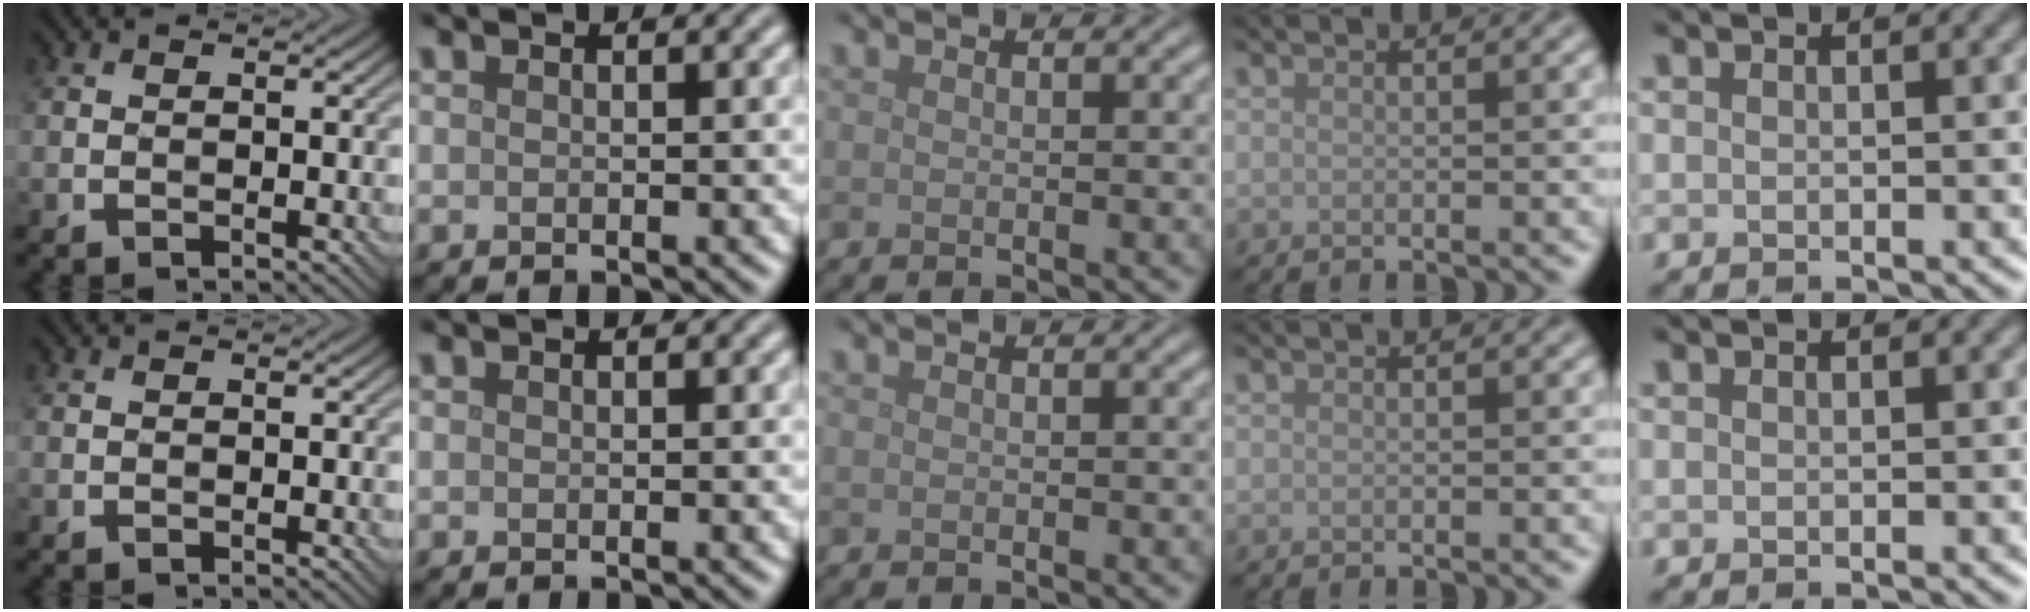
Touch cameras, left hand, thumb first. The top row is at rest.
{}